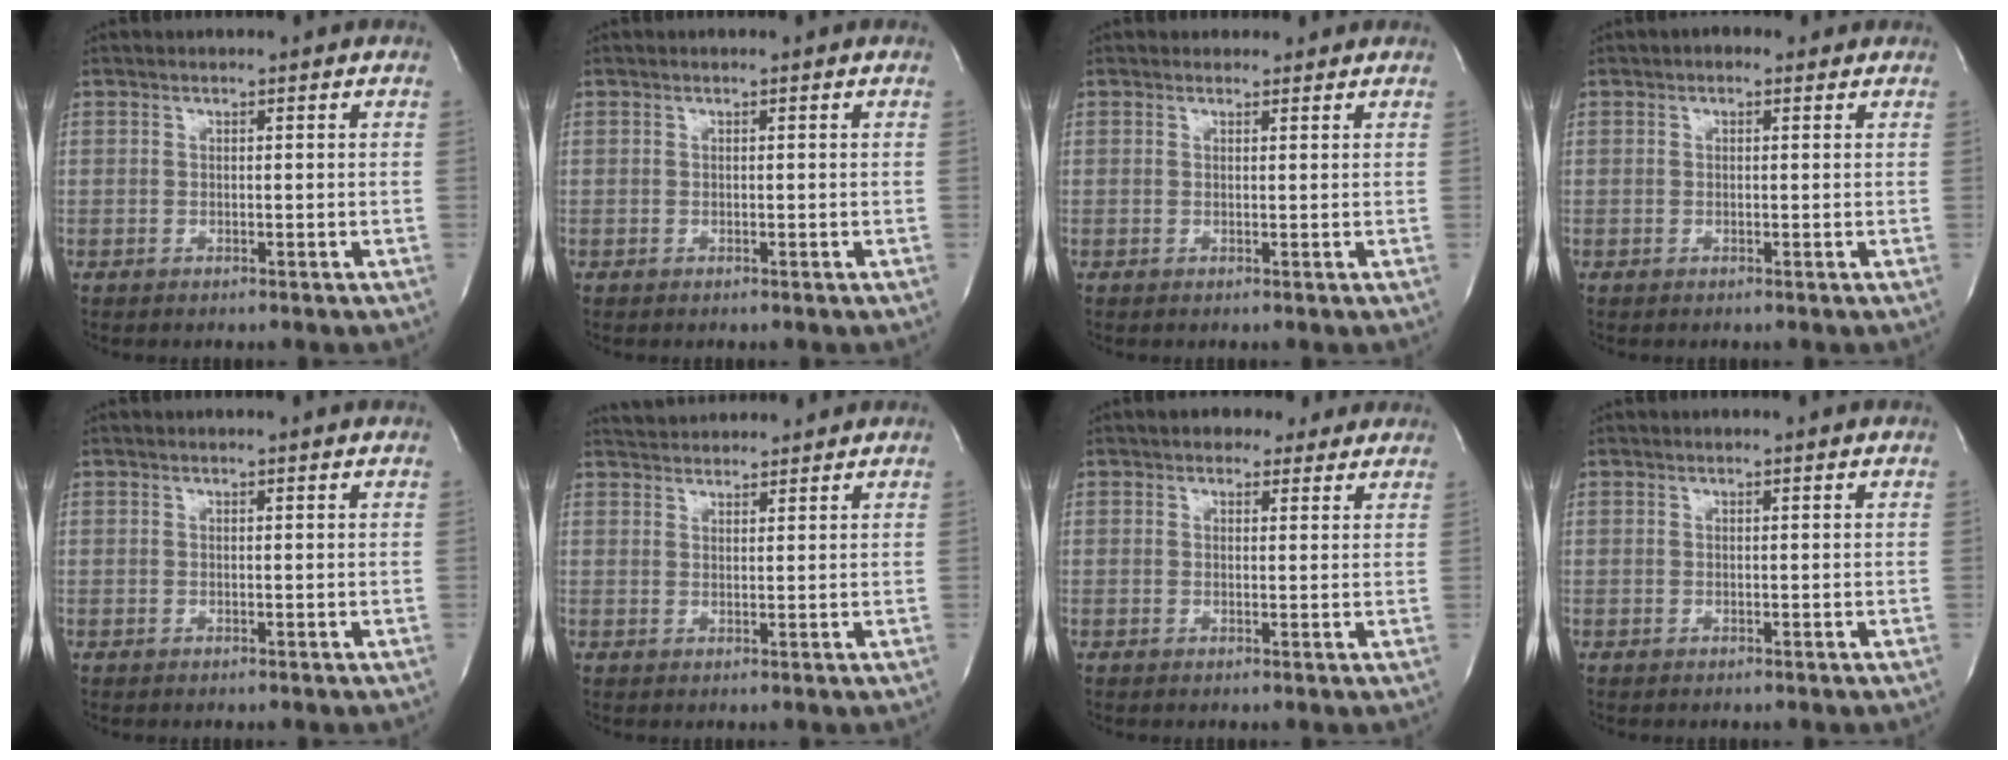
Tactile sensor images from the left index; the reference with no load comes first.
{"total": 0.0}
{"total": 0.9, "force": [0.7, 0.5, -0.1], "torque": [-0.002, 0.000, 0.007]}
{"total": 1.0, "force": [0.4, 0.7, 0.7], "torque": [-0.012, 0.004, -0.002]}
{"total": 0.9, "force": [0.9, -0.2, 0.3], "torque": [-0.013, -0.004, 0.012]}
{"total": 6.1, "force": [5.9, 0.7, 1.2], "torque": [-0.025, 0.029, 0.090]}
{"total": 5.7, "force": [4.6, 2.7, 1.9], "torque": [-0.014, 0.013, 0.056]}
{"total": 0.6, "force": [0.6, -0.2, 0.2], "torque": [-0.008, -0.004, 0.011]}